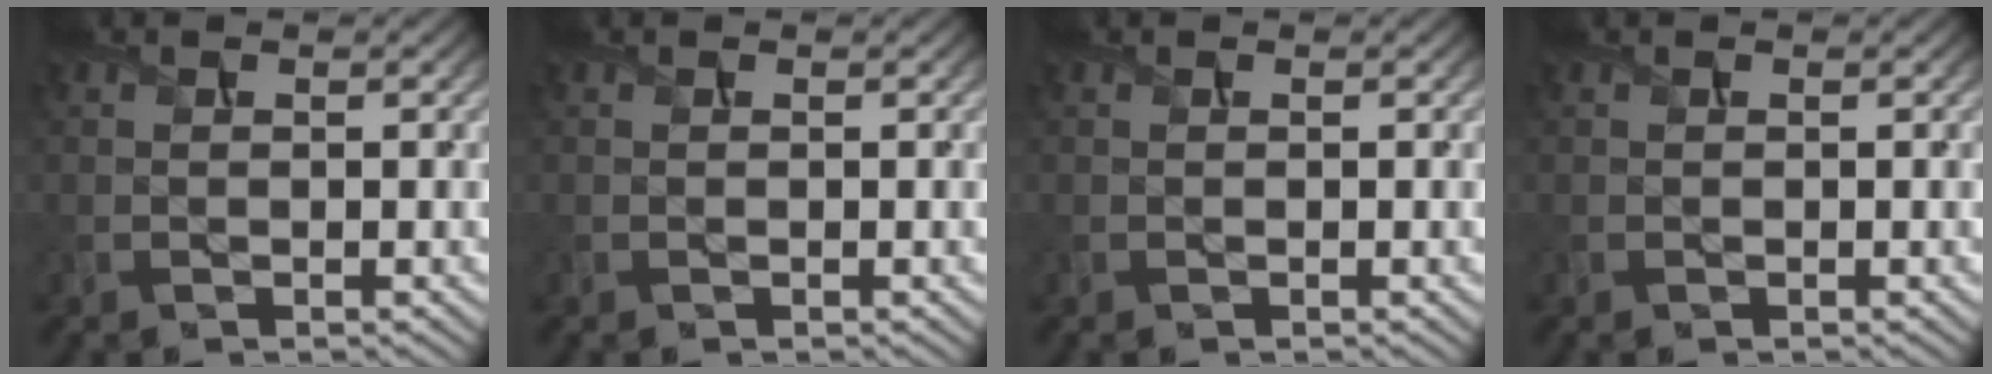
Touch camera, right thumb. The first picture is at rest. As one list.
[{"total": 0.0}, {"total": 0.0}, {"total": 0.0}]